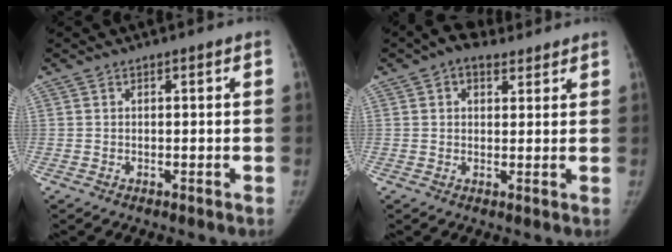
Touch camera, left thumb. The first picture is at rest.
{"total": 6.3, "force": [3.9, 4.1, 2.8], "torque": [-0.021, -0.003, 0.061]}